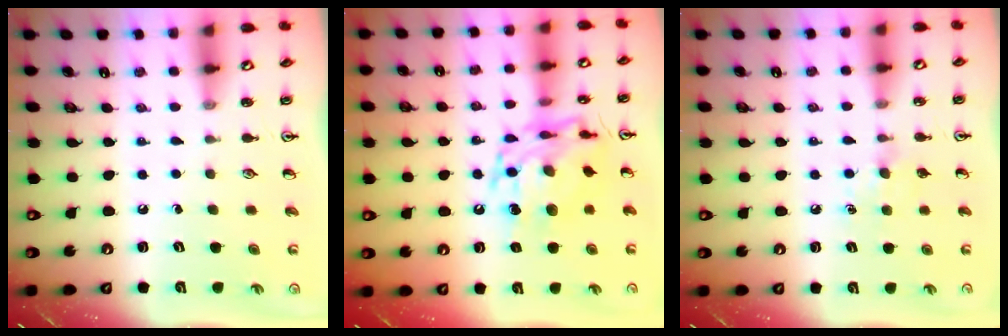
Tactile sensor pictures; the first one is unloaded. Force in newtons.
{"total": 14.2, "press": 14.2, "slide": 1.1}
{"total": 5.4, "press": 5.3, "slide": 0.7}